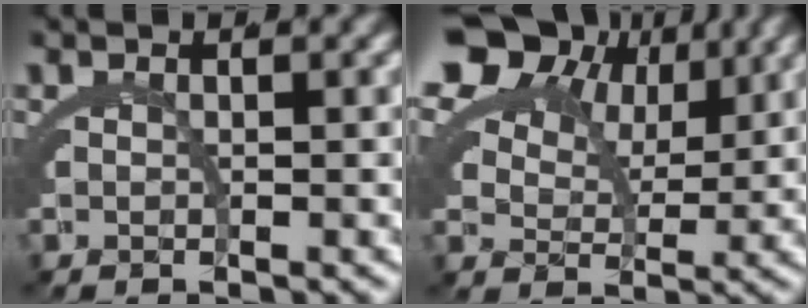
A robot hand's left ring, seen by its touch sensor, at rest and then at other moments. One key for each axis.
{"total": 9.2, "fx": 4.3, "fy": 6.4, "fz": 5.1, "tx": -0.102, "ty": 0.007, "tz": 0.065}